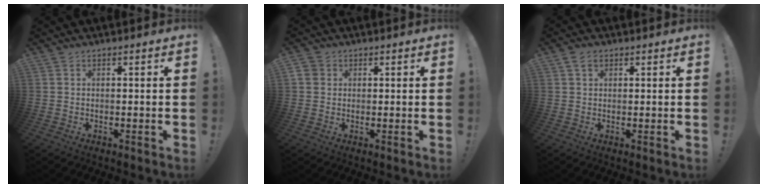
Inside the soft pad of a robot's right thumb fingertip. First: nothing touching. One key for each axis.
{"total": 2.8, "fx": 1.0, "fy": 2.5, "fz": 0.8, "tx": -0.018, "ty": 0.003, "tz": 0.021}
{"total": 2.5, "fx": 1.5, "fy": 1.6, "fz": 1.3, "tx": -0.027, "ty": 0.004, "tz": 0.028}